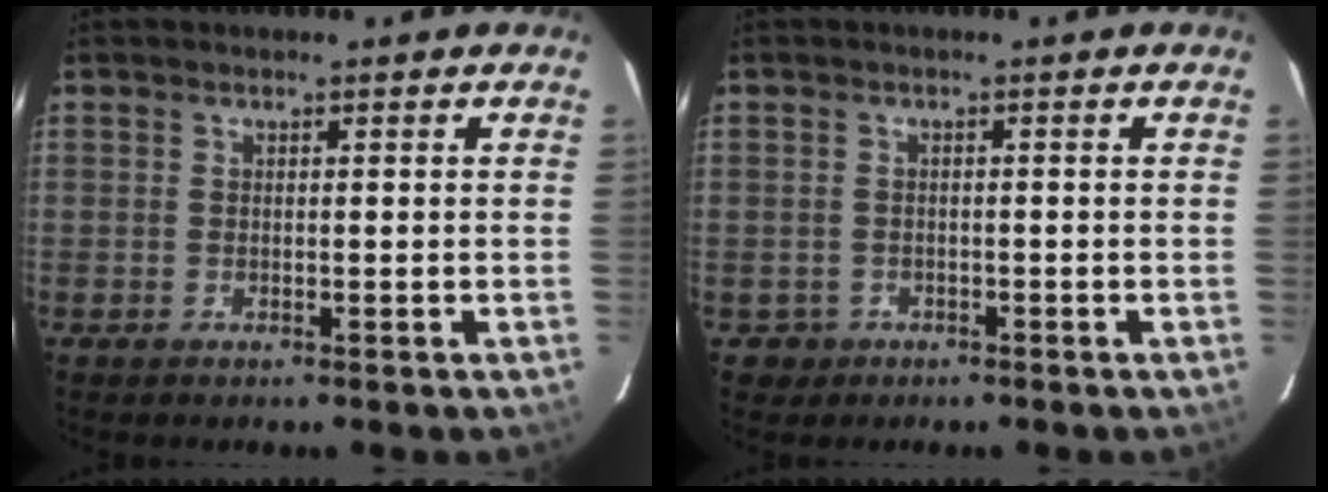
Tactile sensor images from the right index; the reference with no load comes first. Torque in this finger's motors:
{"motor_torque": [-0.32, 0.19, -0.53, -0.19]}